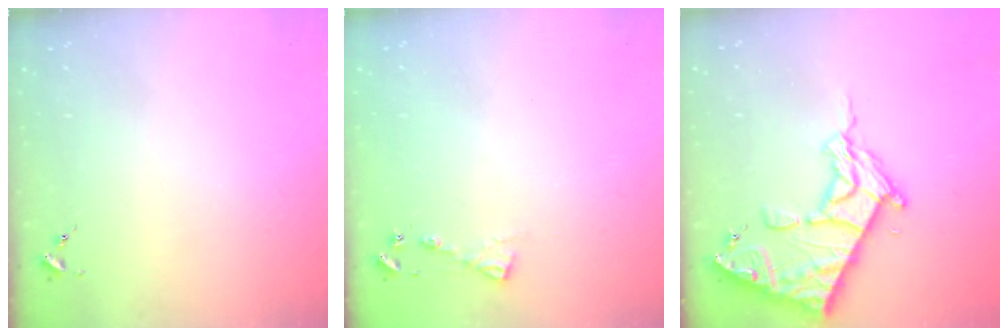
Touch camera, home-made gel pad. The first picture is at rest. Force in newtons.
{"total": 4.3, "press": 4.3, "slide": 0.3}
{"total": 16.9, "press": 16.8, "slide": 1.5}